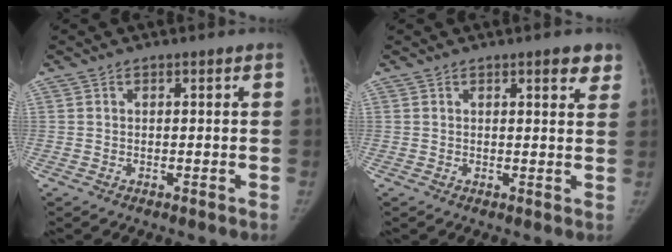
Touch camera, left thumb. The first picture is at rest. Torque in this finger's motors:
{"motor_torque": [-0.05, -0.01, 0.40, 0.30, -0.02]}